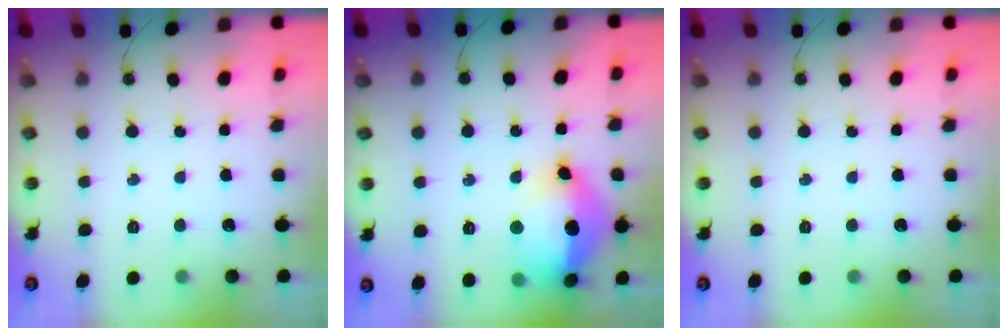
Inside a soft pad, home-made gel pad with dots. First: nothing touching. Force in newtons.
{"total": 19.0, "press": 18.9, "slide": 1.7}
{"total": 0.0}